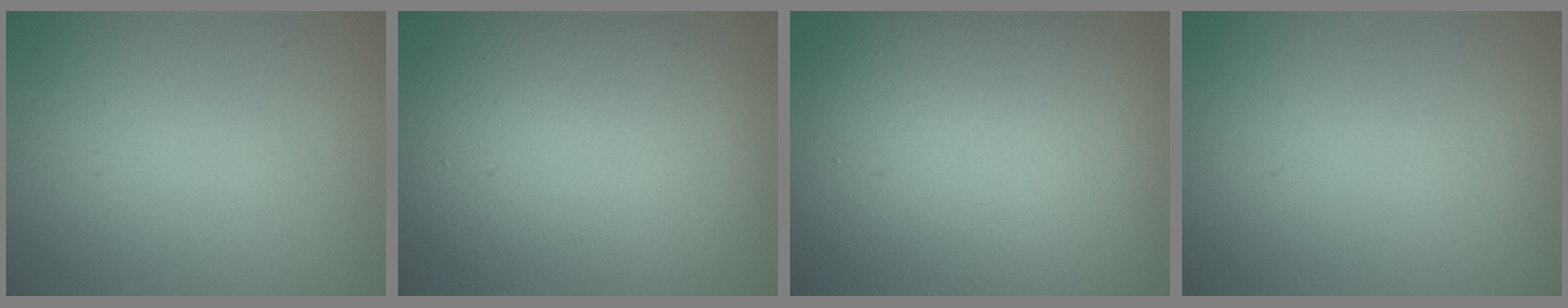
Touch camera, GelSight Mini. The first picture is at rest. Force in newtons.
{"total": 11.1, "press": 11.1, "slide": 0.6}
{"total": 15.9, "press": 15.9, "slide": 1.3}
{"total": 0.0}